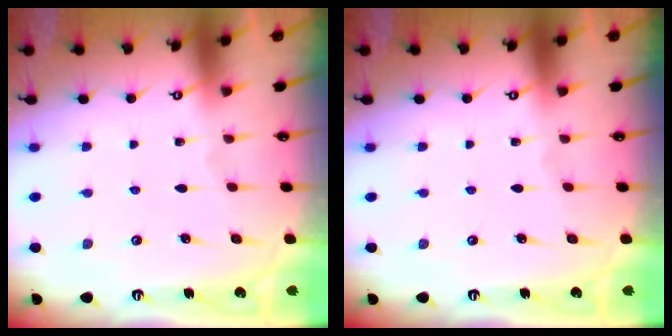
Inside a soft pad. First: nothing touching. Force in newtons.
{"total": 0.0}